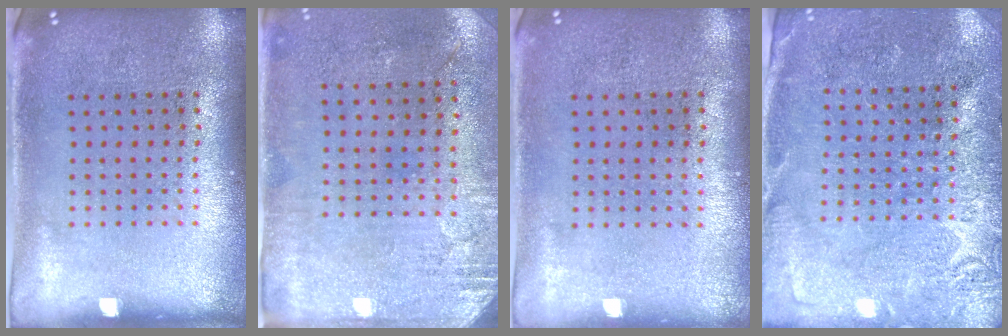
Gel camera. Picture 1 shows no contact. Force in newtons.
{"total": 2.7, "press": 2.3, "slide": 1.5}
{"total": 0.0}
{"total": 2.8, "press": 2.8, "slide": 0.3}